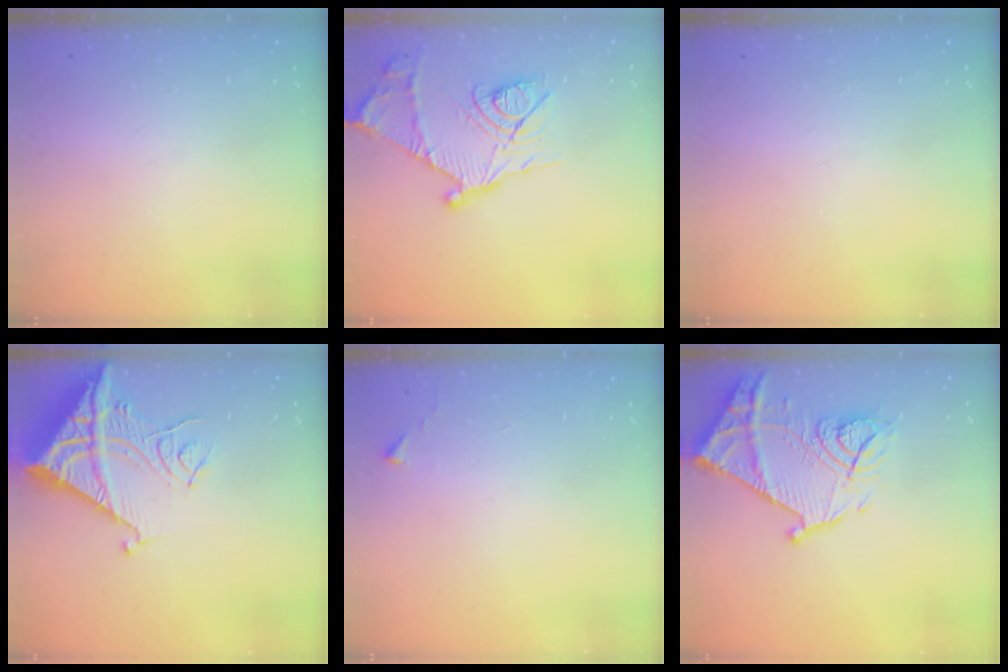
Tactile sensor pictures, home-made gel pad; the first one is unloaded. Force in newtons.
{"total": 17.6, "press": 17.6, "slide": 1.2}
{"total": 0.0}
{"total": 16.7, "press": 16.6, "slide": 1.8}
{"total": 2.7, "press": 2.6, "slide": 0.4}
{"total": 18.1, "press": 18.0, "slide": 1.6}